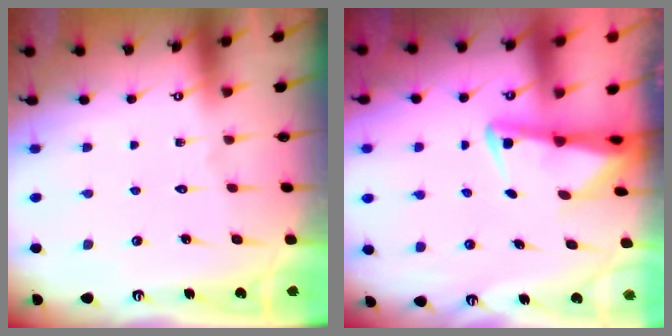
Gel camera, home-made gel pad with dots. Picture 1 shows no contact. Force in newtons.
{"total": 2.8, "press": 2.7, "slide": 0.6}